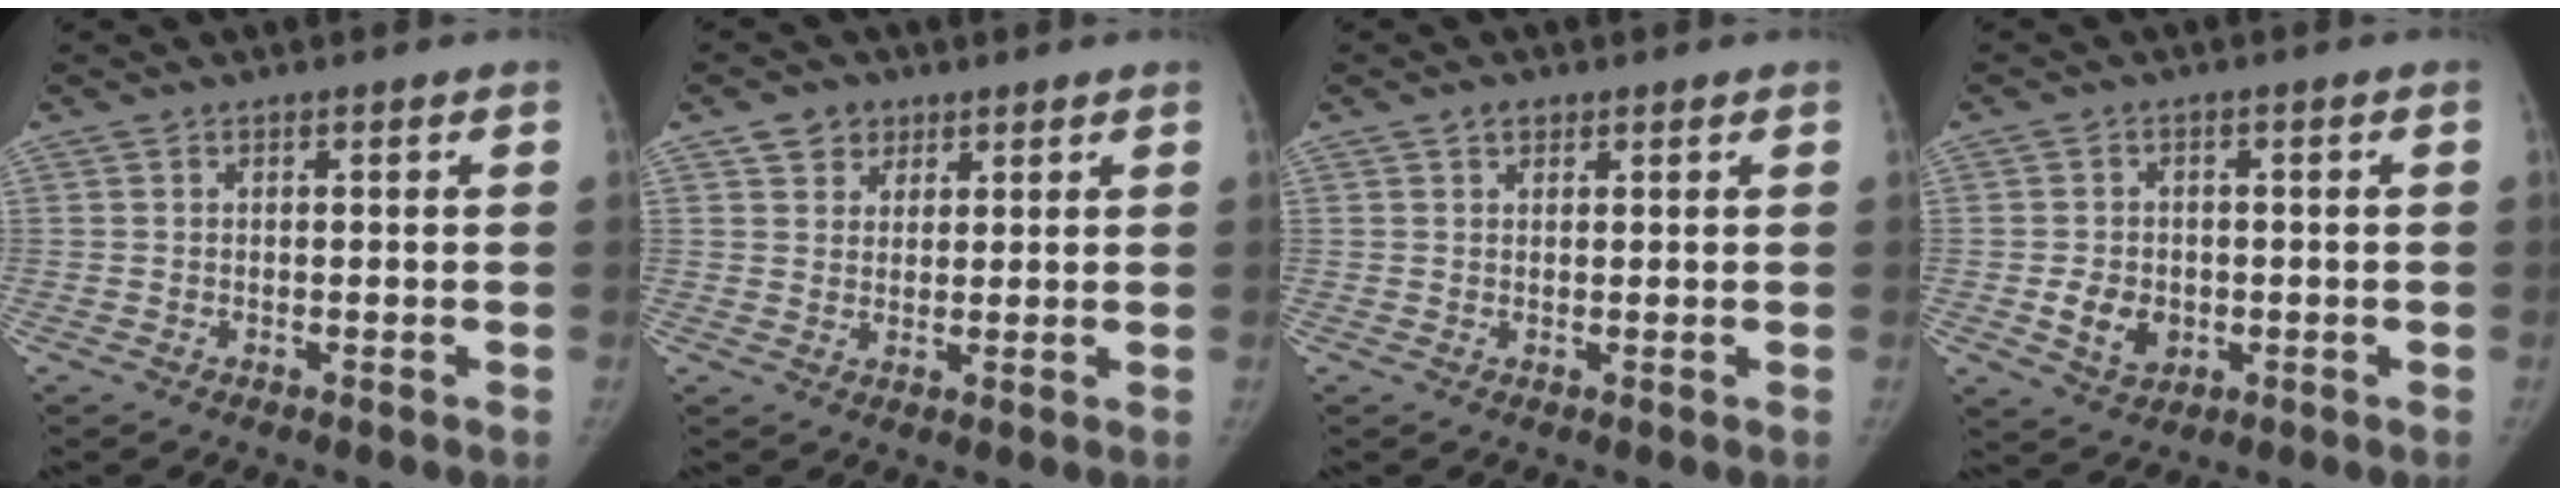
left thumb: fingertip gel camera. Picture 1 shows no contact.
{"total": 4.4, "force": [2.6, 3.4, 1.1], "torque": [0.004, -0.014, 0.042]}
{"total": 1.7, "force": [1.0, 1.2, 0.6], "torque": [0.000, -0.004, 0.014]}
{"total": 6.0, "force": [-1.2, 4.8, 3.4], "torque": [-0.043, 0.001, -0.013]}